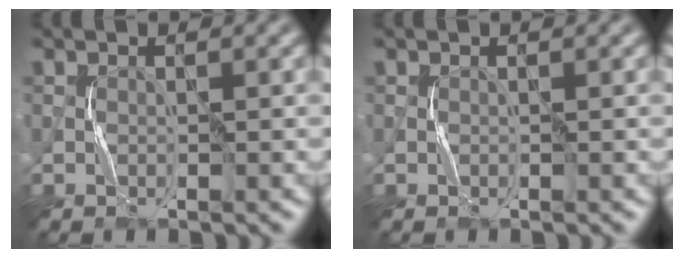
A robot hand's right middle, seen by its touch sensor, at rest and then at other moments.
{"total": 0.0}